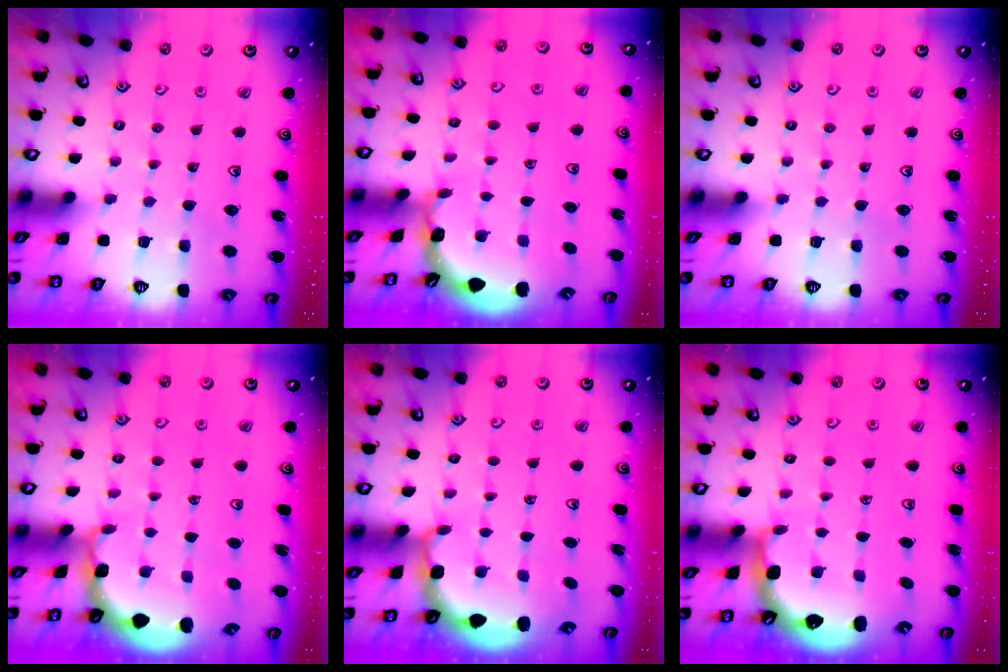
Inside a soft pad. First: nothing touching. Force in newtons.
{"total": 2.2, "press": 2.2, "slide": 0.4}
{"total": 0.0}
{"total": 2.0, "press": 2.0, "slide": 0.3}
{"total": 3.8, "press": 3.2, "slide": 2.1}
{"total": 2.8, "press": 2.5, "slide": 1.2}